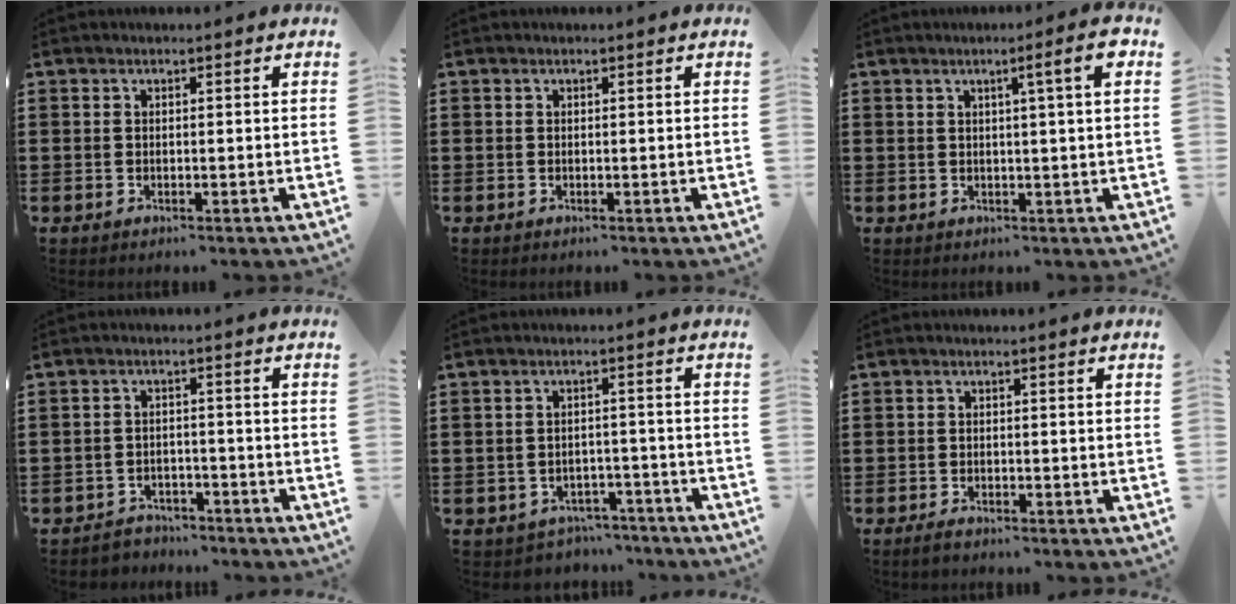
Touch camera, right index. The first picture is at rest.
{"total": 0.0}
{"total": 4.6, "force": [1.5, -0.1, 4.4], "torque": [-0.069, -0.008, 0.016]}
{"total": 2.7, "force": [-2.6, 0.7, -0.1], "torque": [-0.007, 0.002, -0.058]}
{"total": 2.7, "force": [-2.6, 0.9, 0.0], "torque": [-0.009, 0.003, -0.055]}
{"total": 1.1, "force": [-1.0, 0.3, 0.4], "torque": [-0.011, -0.003, -0.019]}